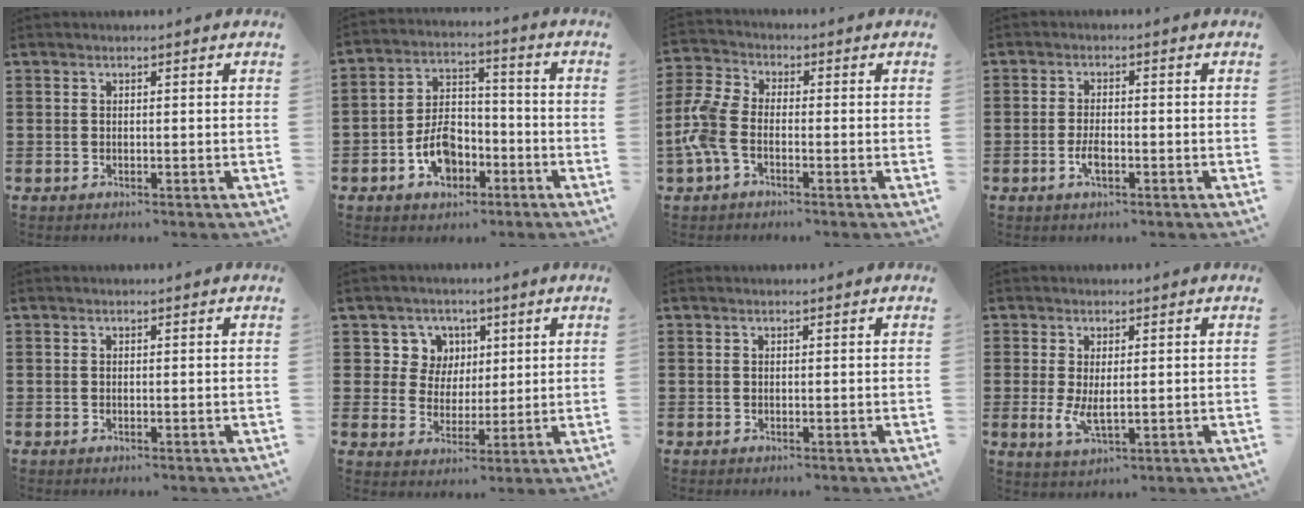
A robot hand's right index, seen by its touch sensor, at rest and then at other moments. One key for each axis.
{"total": 7.4, "fx": -3.4, "fy": 4.9, "fz": 4.3, "tx": -0.082, "ty": 0.009, "tz": -0.066}
{"total": 6.0, "fx": -2.7, "fy": 3.0, "fz": 4.5, "tx": -0.128, "ty": -0.006, "tz": -0.062}
{"total": 2.8, "fx": -1.2, "fy": 0.9, "fz": 2.4, "tx": -0.050, "ty": -0.002, "tz": -0.022}
{"total": 0.0}
{"total": 6.2, "fx": 2.3, "fy": 5.7, "fz": 1.1, "tx": -0.047, "ty": 0.010, "tz": 0.039}
{"total": 0.0}
{"total": 4.1, "fx": 0.1, "fy": 1.8, "fz": 3.6, "tx": -0.083, "ty": -0.002, "tz": -0.001}